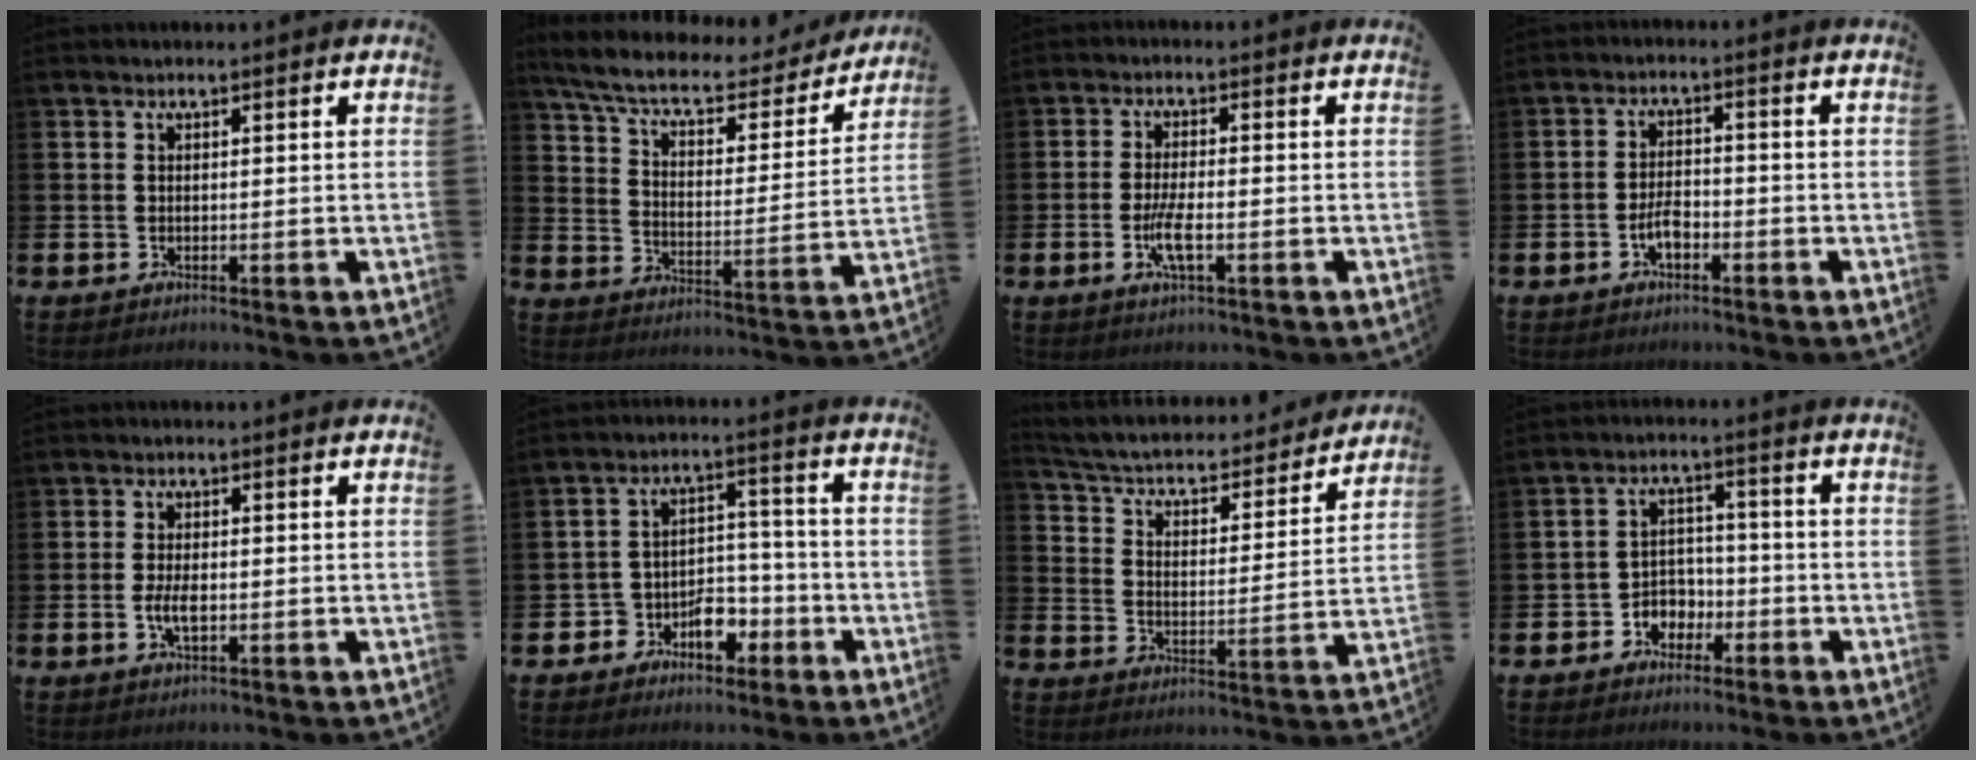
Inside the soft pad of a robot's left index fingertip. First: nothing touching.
{"total": 8.0, "force": [6.8, 2.2, 3.5], "torque": [-0.096, -0.044, 0.113]}
{"total": 3.9, "force": [-1.2, 1.0, 3.6], "torque": [-0.066, -0.001, -0.024]}
{"total": 2.9, "force": [-1.4, 1.5, 2.2], "torque": [-0.039, 0.006, -0.027]}
{"total": 3.1, "force": [-0.5, 1.3, 2.7], "torque": [-0.049, 0.000, -0.009]}
{"total": 5.9, "force": [-3.2, 4.3, 2.5], "torque": [-0.052, 0.016, -0.058]}
{"total": 4.7, "force": [4.1, 1.5, 1.7], "torque": [-0.063, -0.035, 0.060]}
{"total": 3.6, "force": [-1.6, 3.2, 0.7], "torque": [-0.024, 0.001, -0.038]}